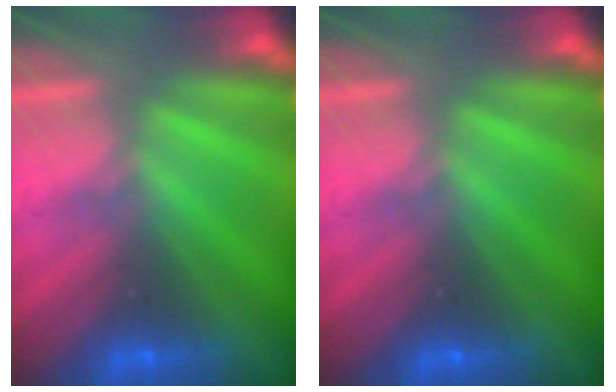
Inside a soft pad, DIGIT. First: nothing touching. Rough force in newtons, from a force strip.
{"total": 0.0}